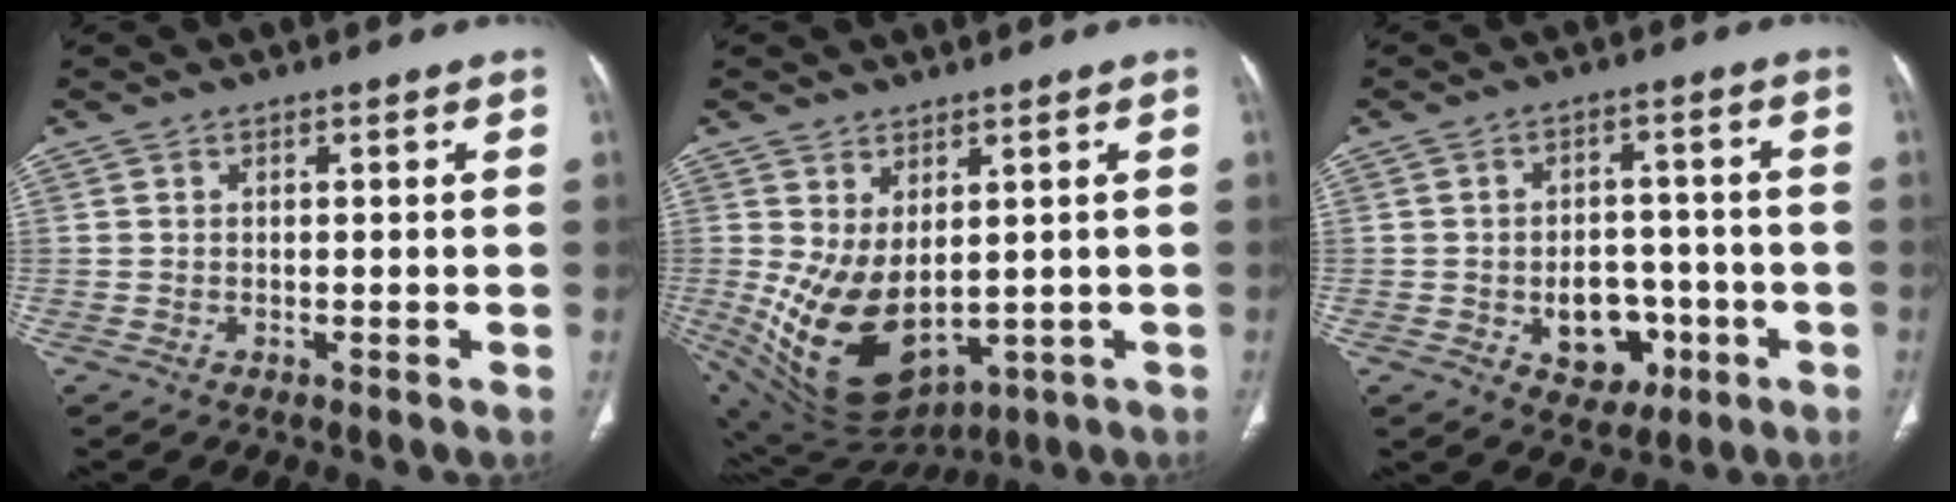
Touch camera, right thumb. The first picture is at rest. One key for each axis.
{"total": 14.2, "fx": -0.2, "fy": 8.4, "fz": 11.4, "tx": -0.191, "ty": -0.020, "tz": 0.035}
{"total": 9.2, "fx": -2.8, "fy": 6.8, "fz": 5.5, "tx": -0.040, "ty": 0.025, "tz": -0.029}